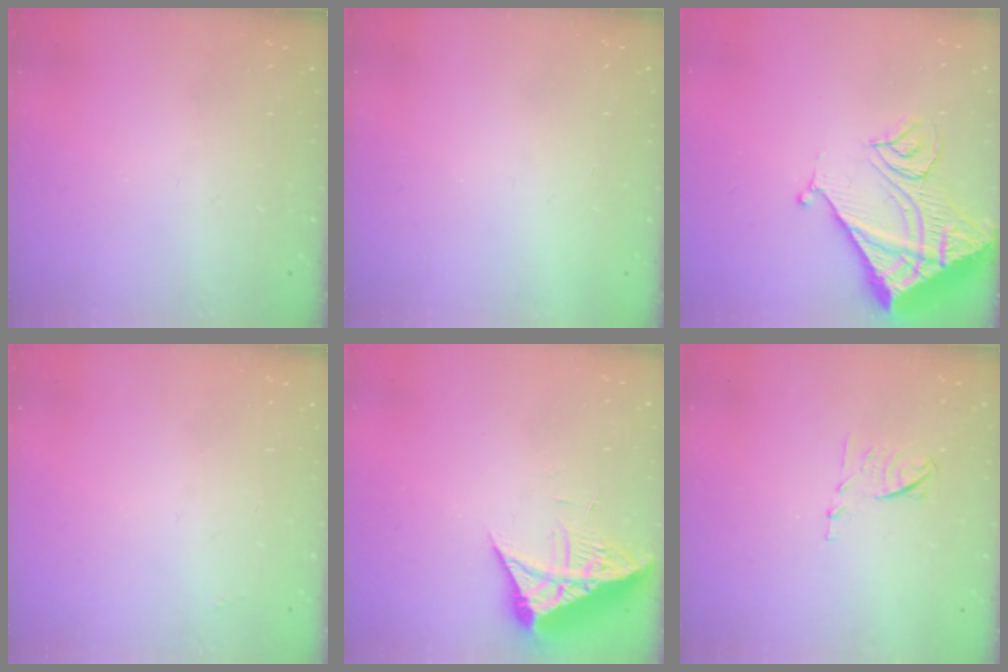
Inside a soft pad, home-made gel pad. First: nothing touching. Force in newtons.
{"total": 1.5, "press": 1.5, "slide": 0.1}
{"total": 14.7, "press": 14.6, "slide": 1.7}
{"total": 1.9, "press": 1.9, "slide": 0.3}
{"total": 7.2, "press": 7.2, "slide": 0.8}
{"total": 6.6, "press": 6.6, "slide": 0.9}